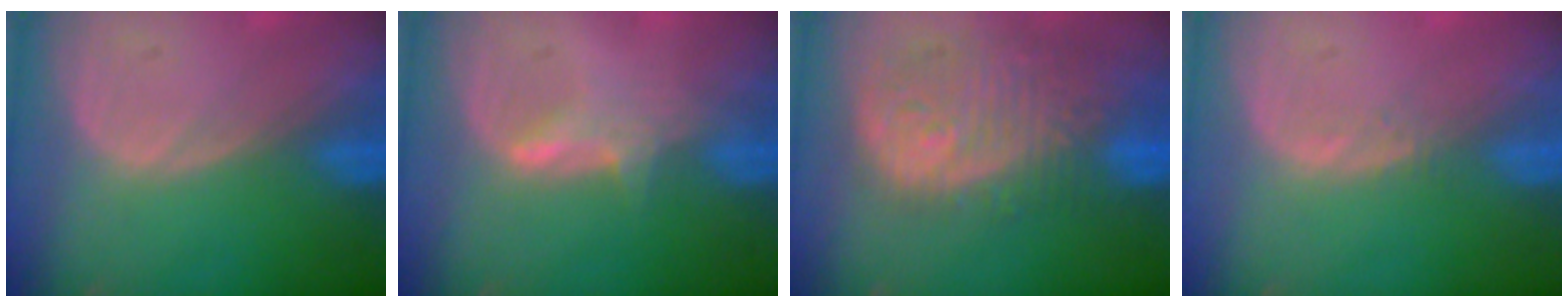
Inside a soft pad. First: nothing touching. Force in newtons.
{"total": 2.9, "press": 2.9, "slide": 0.4}
{"total": 12.0, "press": 10.7, "slide": 5.4}
{"total": 0.7, "press": 0.7, "slide": 0.1}